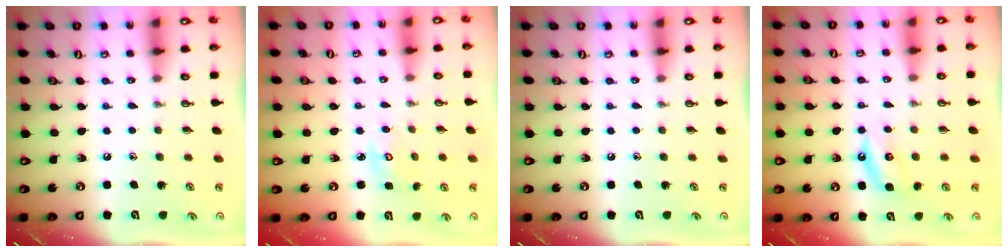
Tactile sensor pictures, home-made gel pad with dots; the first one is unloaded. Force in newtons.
{"total": 3.0, "press": 3.0, "slide": 0.2}
{"total": 0.0}
{"total": 5.0, "press": 4.9, "slide": 1.0}